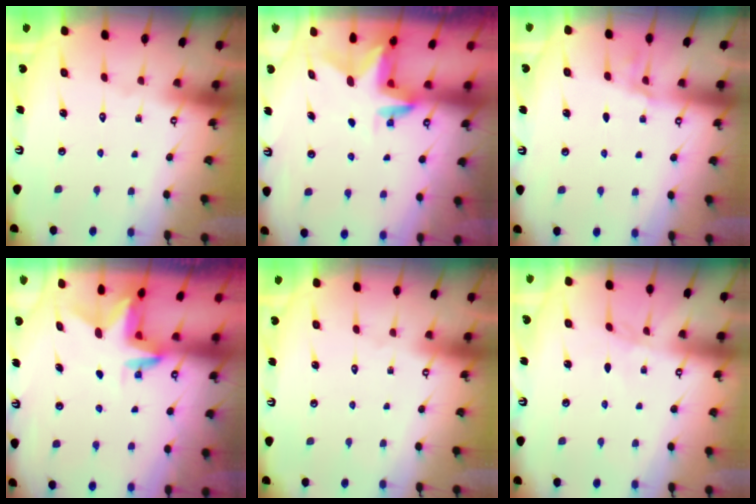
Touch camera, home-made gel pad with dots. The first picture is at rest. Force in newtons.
{"total": 3.1, "press": 3.0, "slide": 0.3}
{"total": 1.3, "press": 1.2, "slide": 0.3}
{"total": 3.1, "press": 3.1, "slide": 0.2}
{"total": 0.0}
{"total": 2.9, "press": 2.9, "slide": 0.4}